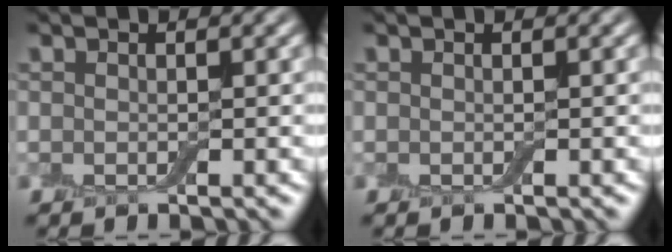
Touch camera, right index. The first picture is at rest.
{"total": 0.0}